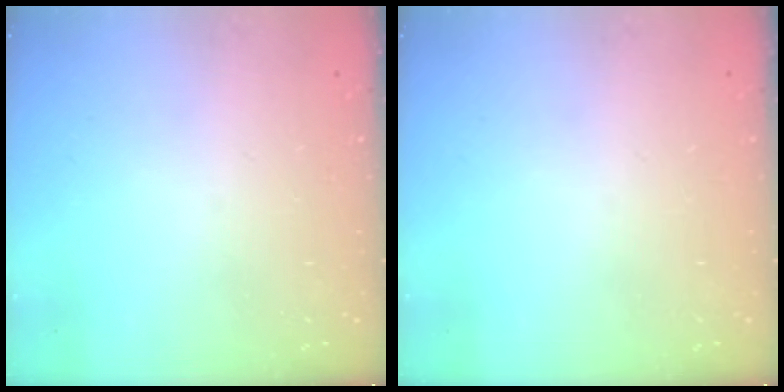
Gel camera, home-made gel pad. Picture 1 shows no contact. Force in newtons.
{"total": 0.0}